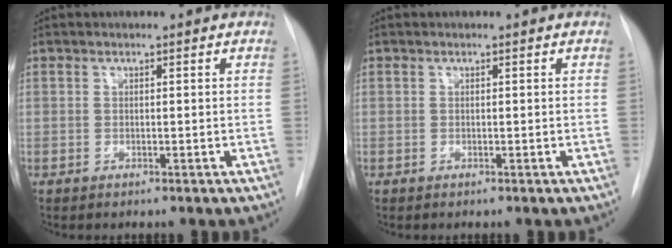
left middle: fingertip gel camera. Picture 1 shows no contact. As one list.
[{"total": 0.0}]